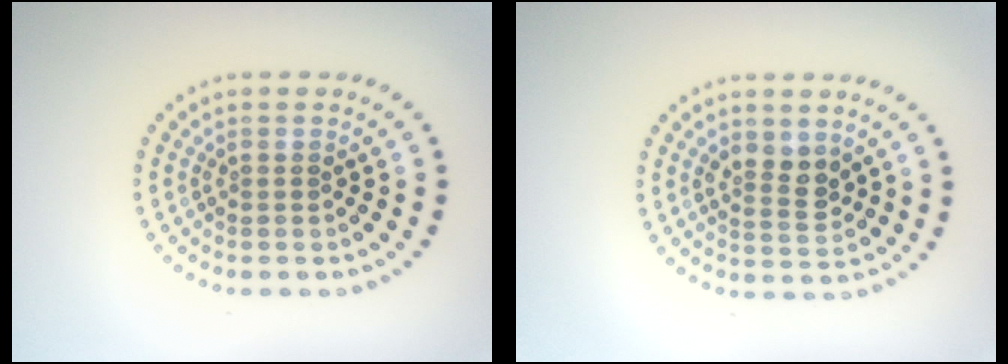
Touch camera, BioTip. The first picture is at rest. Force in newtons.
{"total": 2.5, "press": 2.4, "slide": 0.7}